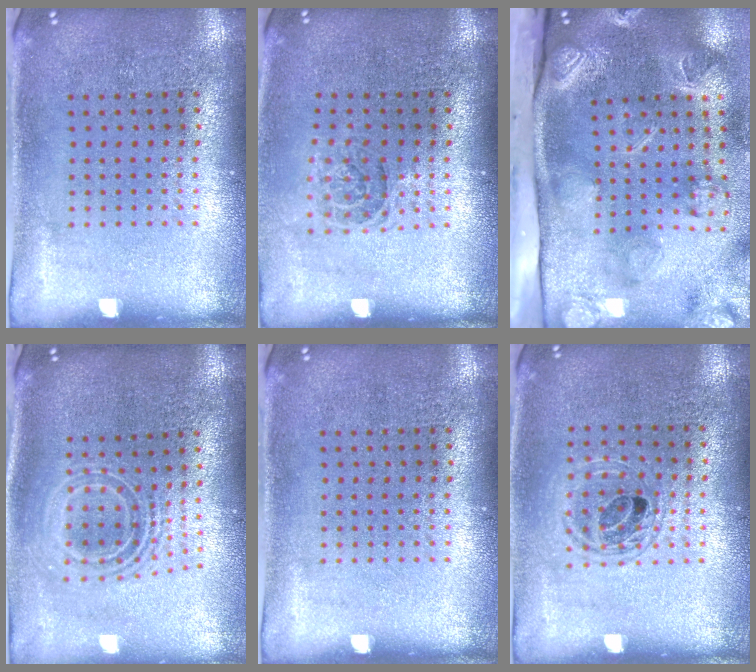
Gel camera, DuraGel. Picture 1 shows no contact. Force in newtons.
{"total": 1.2, "press": 1.1, "slide": 0.5}
{"total": 4.4, "press": 3.2, "slide": 3.1}
{"total": 2.1, "press": 1.5, "slide": 1.4}
{"total": 0.0}
{"total": 1.2, "press": 1.1, "slide": 0.5}